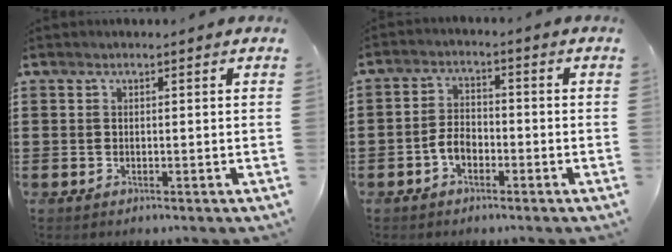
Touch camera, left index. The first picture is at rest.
{"total": 3.5, "force": [-1.7, 2.0, 2.3], "torque": [-0.057, 0.001, -0.037]}